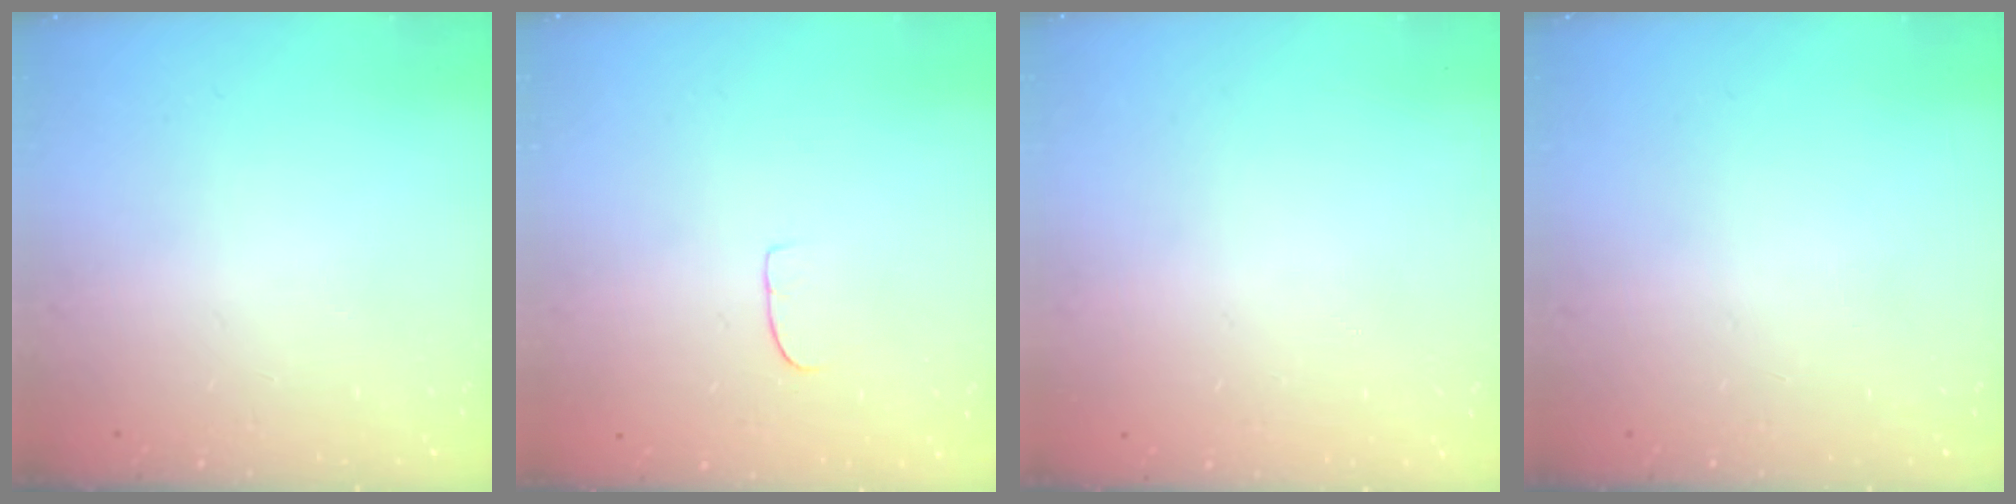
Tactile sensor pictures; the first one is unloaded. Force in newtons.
{"total": 5.0, "press": 4.9, "slide": 0.5}
{"total": 0.0}
{"total": 0.0}